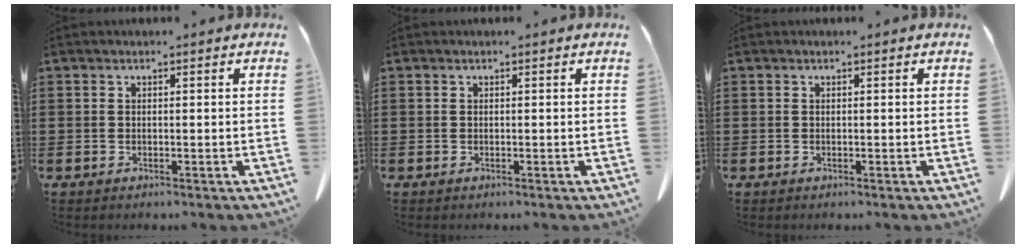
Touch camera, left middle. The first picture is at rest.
{"total": 0.0}
{"total": 0.0}